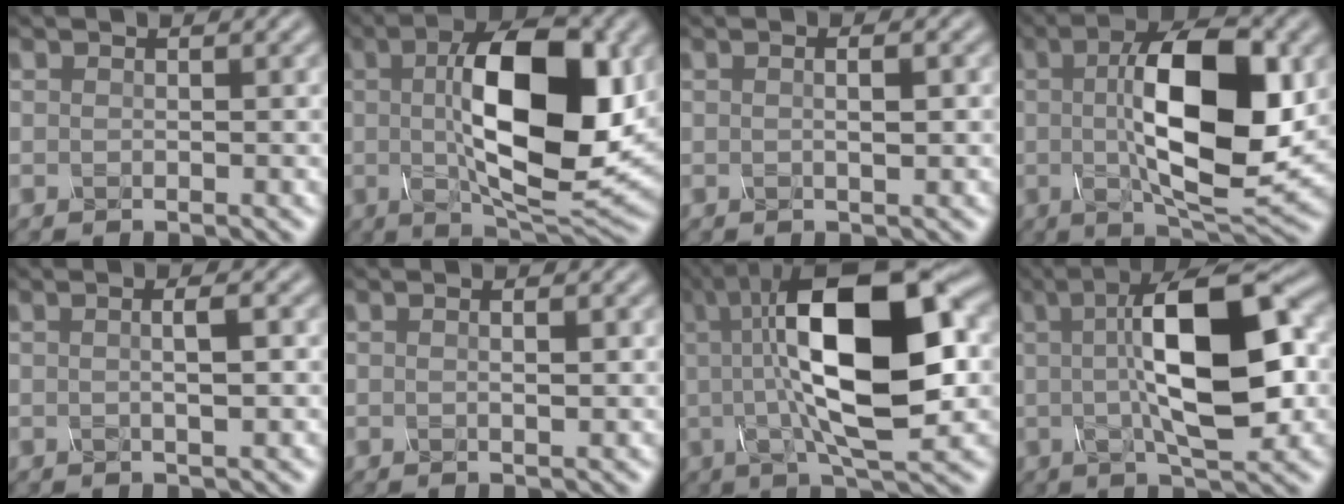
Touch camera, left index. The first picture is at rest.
{"total": 13.5, "force": [1.4, 5.0, 12.5], "torque": [-0.188, 0.004, 0.023]}
{"total": 2.0, "force": [0.3, 0.6, 1.9], "torque": [-0.017, 0.000, -0.003]}
{"total": 12.3, "force": [1.0, 4.2, 11.5], "torque": [-0.178, 0.003, 0.016]}
{"total": 2.8, "force": [0.4, 1.0, 2.6], "torque": [-0.013, 0.008, -0.012]}
{"total": 0.9, "force": [0.1, 0.1, 0.9], "torque": [-0.016, 0.001, 0.002]}
{"total": 14.5, "force": [2.1, 4.8, 13.5], "torque": [-0.216, 0.014, 0.027]}
{"total": 11.8, "force": [1.3, 3.5, 11.2], "torque": [-0.169, 0.014, 0.017]}